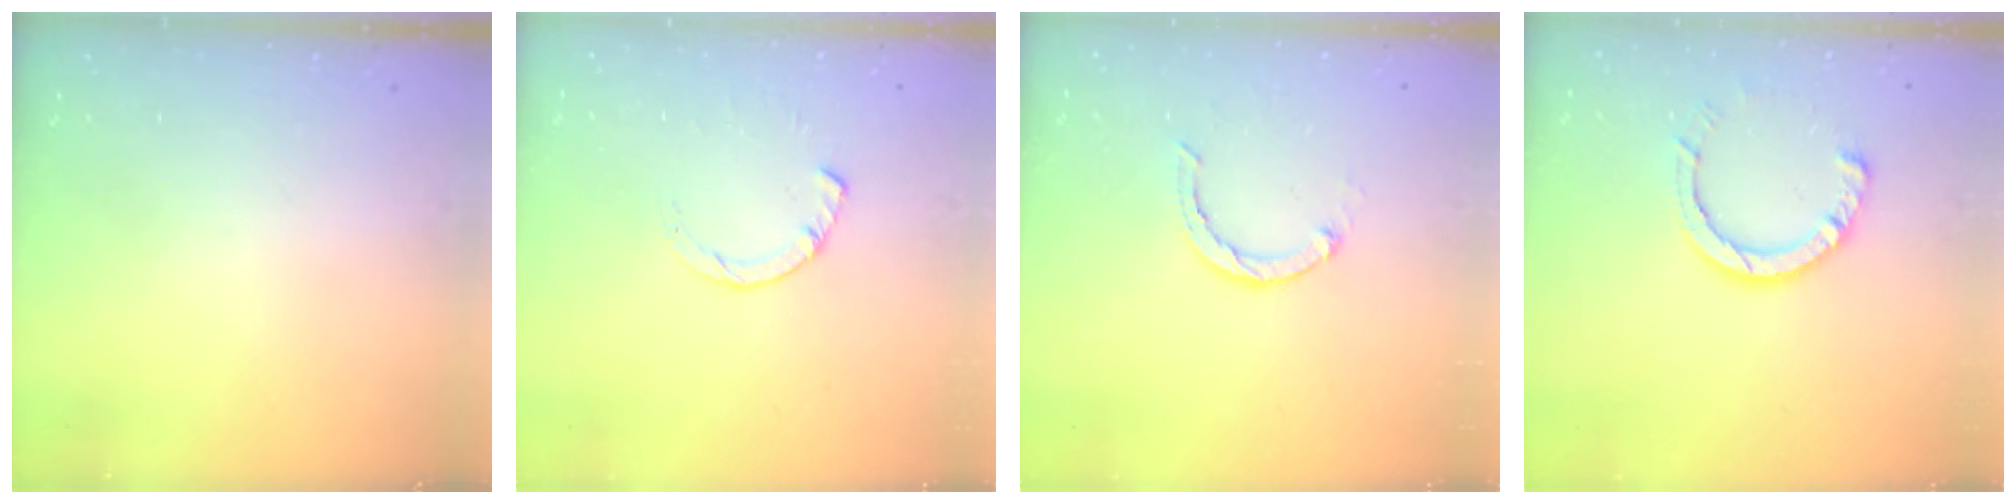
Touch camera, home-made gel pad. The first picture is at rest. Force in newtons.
{"total": 3.0, "press": 3.0, "slide": 0.4}
{"total": 2.1, "press": 2.0, "slide": 0.4}
{"total": 8.0, "press": 8.0, "slide": 0.8}